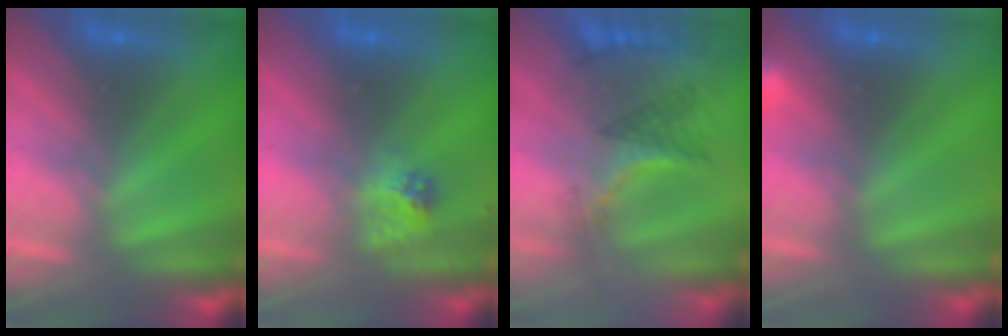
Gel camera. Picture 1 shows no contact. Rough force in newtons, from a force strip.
{"total": 2.3}
{"total": 3.3}
{"total": 2.9}